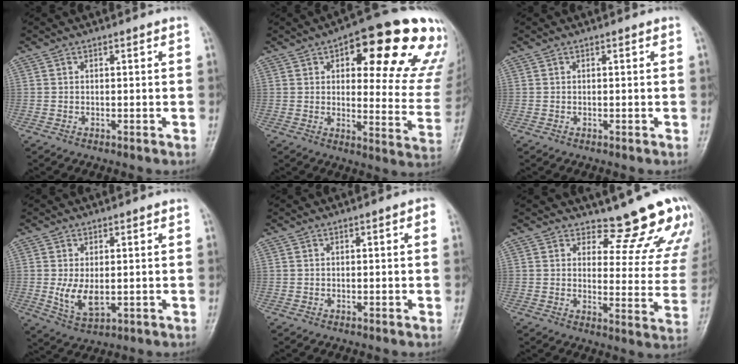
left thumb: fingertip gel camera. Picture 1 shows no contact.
{"total": 24.5, "force": [12.3, 8.4, 19.5], "torque": [-0.208, -0.024, 0.157]}
{"total": 0.0}
{"total": 5.9, "force": [0.0, 3.4, 4.8], "torque": [-0.086, -0.018, 0.011]}
{"total": 1.2, "force": [0.3, 0.6, 0.9], "torque": [-0.005, 0.003, 0.001]}
{"total": 13.2, "force": [12.0, 3.9, 4.1], "torque": [-0.007, -0.119, 0.129]}